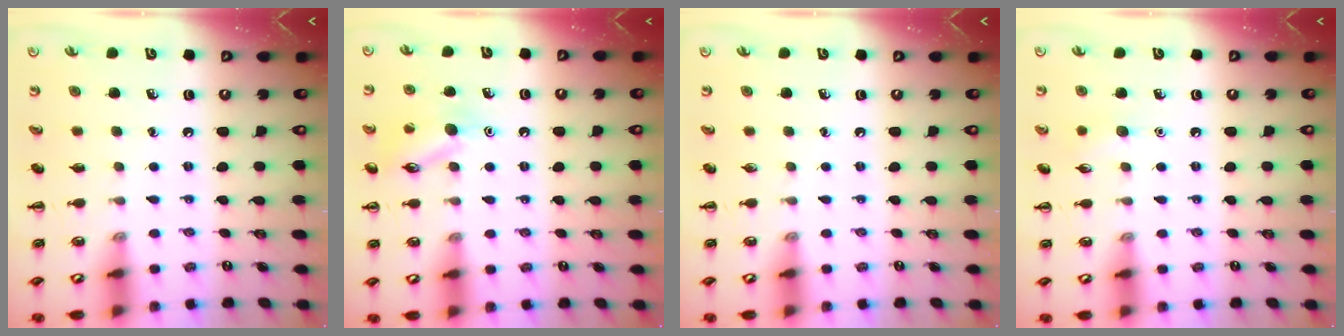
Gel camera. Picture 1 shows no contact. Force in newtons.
{"total": 10.5, "press": 10.4, "slide": 1.4}
{"total": 0.0}
{"total": 5.0, "press": 4.9, "slide": 1.3}